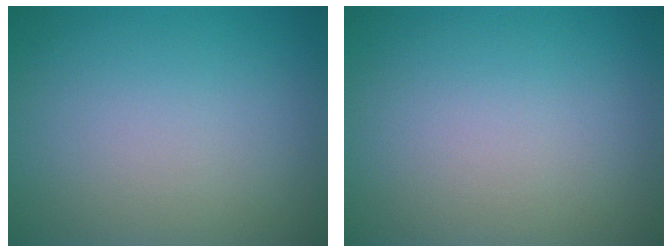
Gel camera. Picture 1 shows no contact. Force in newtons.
{"total": 0.0}